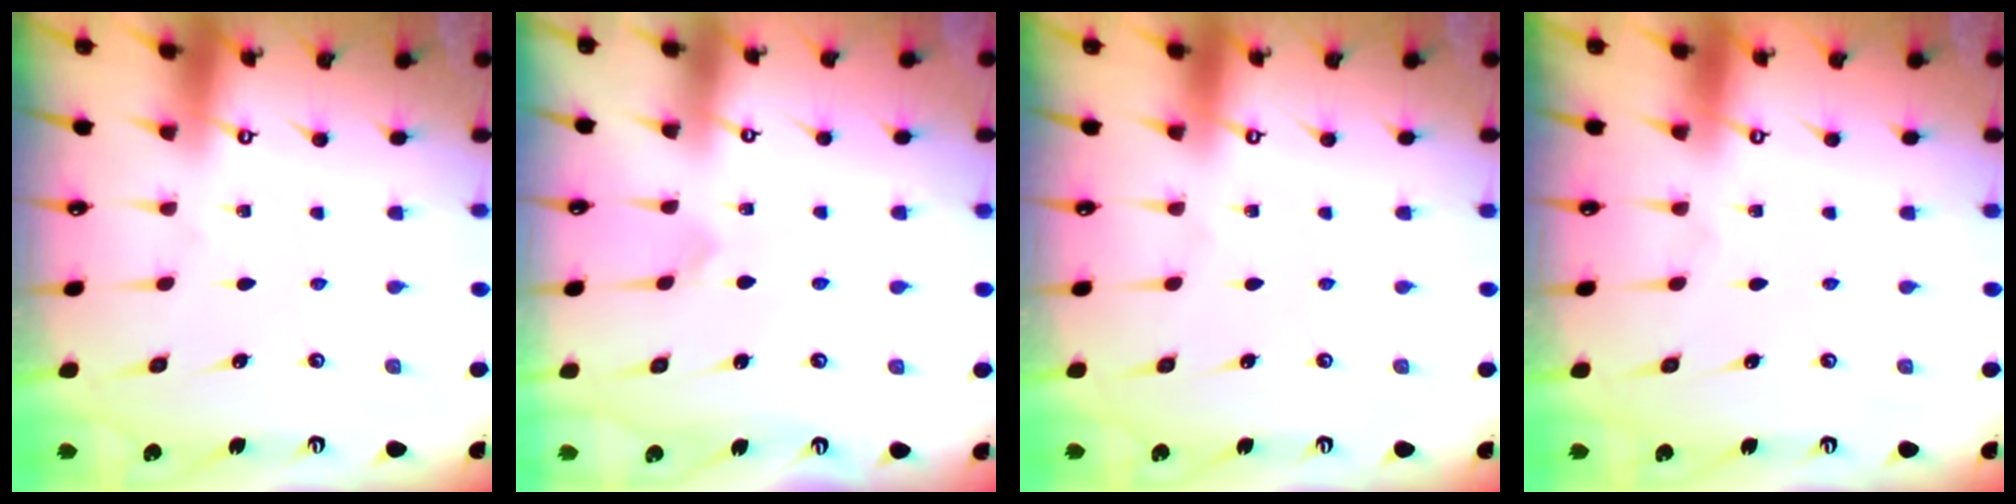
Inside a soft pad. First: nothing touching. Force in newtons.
{"total": 2.3, "press": 2.3, "slide": 0.2}
{"total": 0.0}
{"total": 0.0}